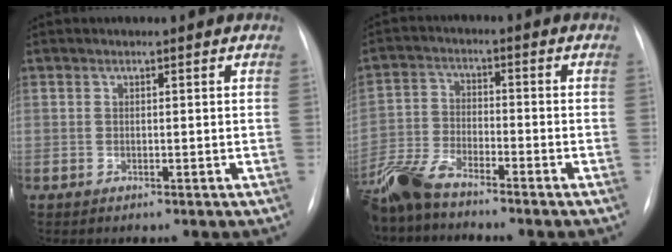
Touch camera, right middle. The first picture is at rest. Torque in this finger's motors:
{"motor_torque": [1.07, -1.07, 0.48, 0.12]}